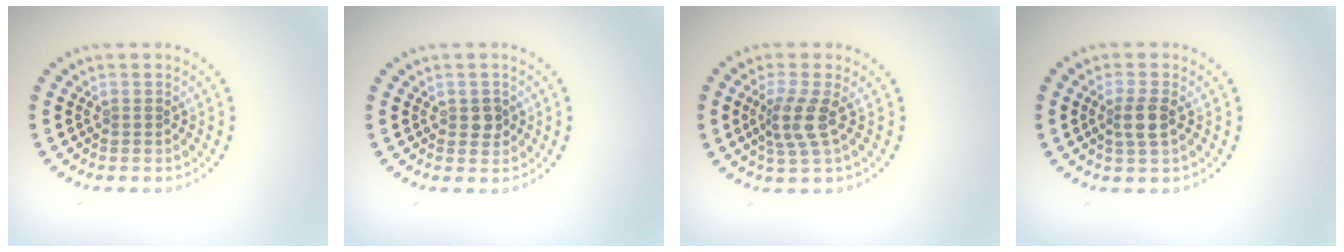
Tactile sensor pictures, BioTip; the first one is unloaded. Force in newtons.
{"total": 1.2, "press": 1.2, "slide": 0.3}
{"total": 2.9, "press": 2.2, "slide": 1.9}
{"total": 2.1, "press": 1.9, "slide": 1.0}